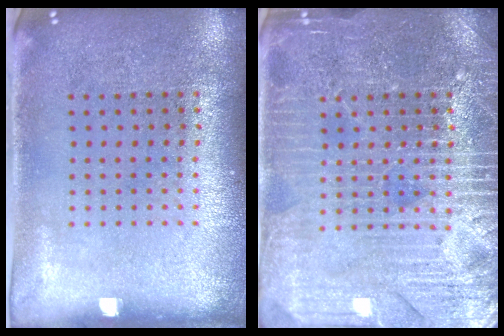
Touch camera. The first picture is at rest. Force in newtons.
{"total": 4.0, "press": 4.0, "slide": 0.6}